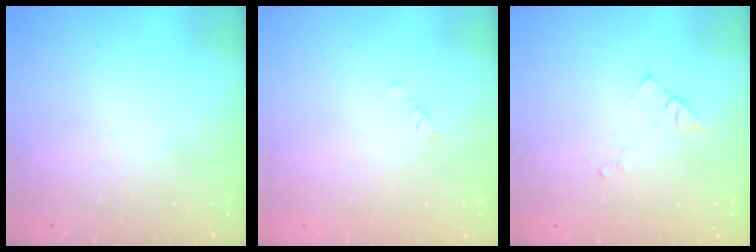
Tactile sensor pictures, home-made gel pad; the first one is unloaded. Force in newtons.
{"total": 0.7, "press": 0.6, "slide": 0.2}
{"total": 4.1, "press": 4.1, "slide": 0.4}